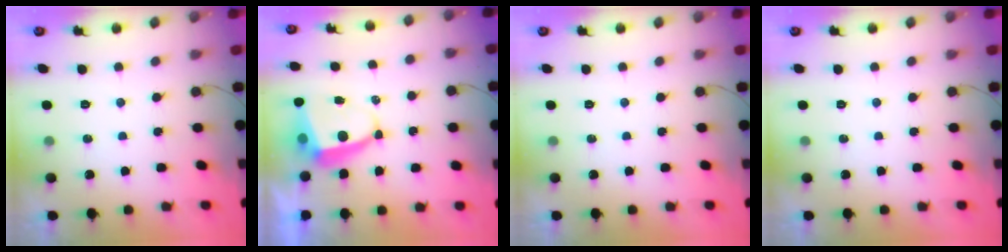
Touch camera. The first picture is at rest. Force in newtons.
{"total": 5.8, "press": 5.7, "slide": 0.6}
{"total": 0.0}
{"total": 0.0}